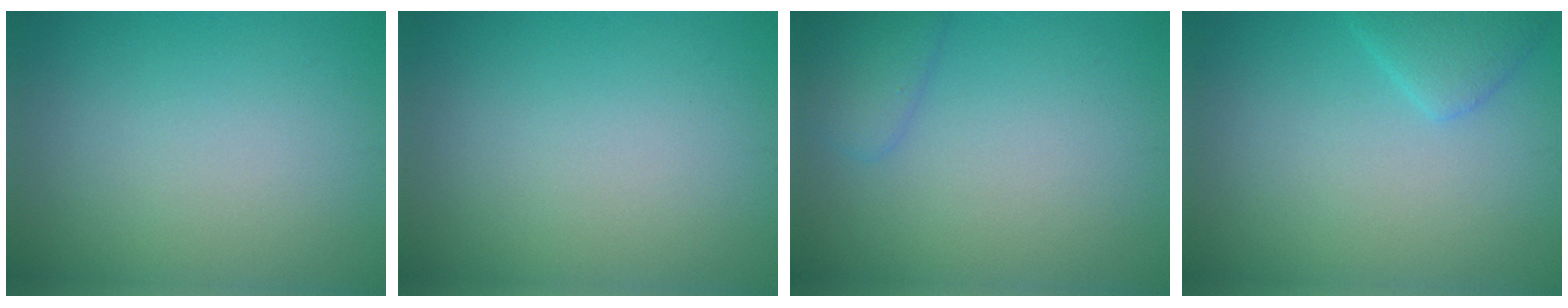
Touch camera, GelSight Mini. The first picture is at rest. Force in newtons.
{"total": 0.0}
{"total": 2.0, "press": 2.0, "slide": 0.1}
{"total": 1.6, "press": 1.6, "slide": 0.0}